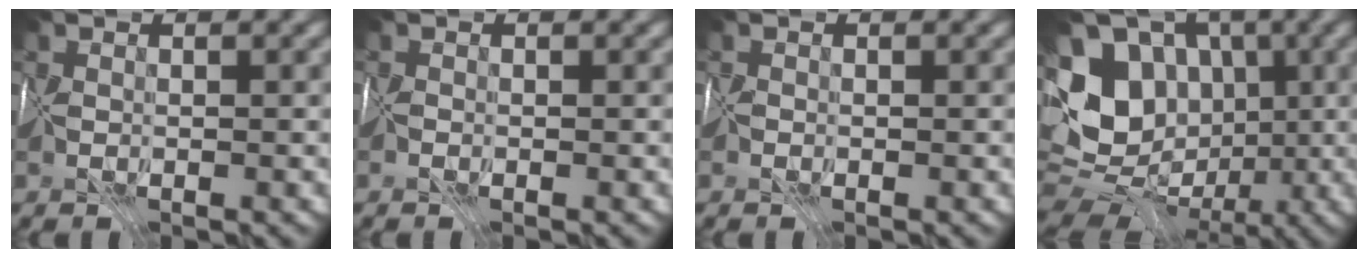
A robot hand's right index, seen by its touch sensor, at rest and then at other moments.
{"total": 1.0, "force": [-0.2, -0.6, -0.7], "torque": [0.007, 0.002, -0.008]}
{"total": 1.0, "force": [-0.1, -0.6, -0.8], "torque": [0.009, 0.002, -0.005]}
{"total": 11.3, "force": [0.6, 9.8, 5.7], "torque": [-0.122, 0.008, 0.014]}